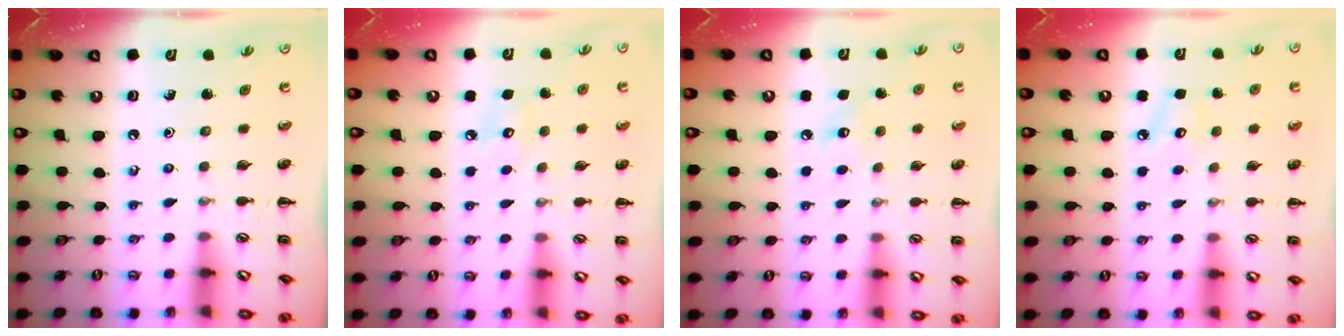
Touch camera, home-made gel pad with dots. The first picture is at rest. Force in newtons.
{"total": 4.8, "press": 4.7, "slide": 1.3}
{"total": 5.5, "press": 5.3, "slide": 1.4}
{"total": 5.9, "press": 5.7, "slide": 1.5}